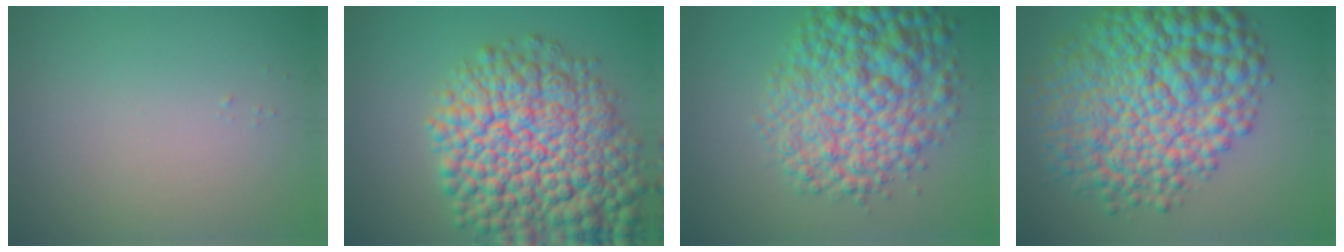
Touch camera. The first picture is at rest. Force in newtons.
{"total": 13.6, "press": 13.6, "slide": 0.6}
{"total": 9.1, "press": 9.1, "slide": 0.2}
{"total": 13.0, "press": 13.0, "slide": 0.1}